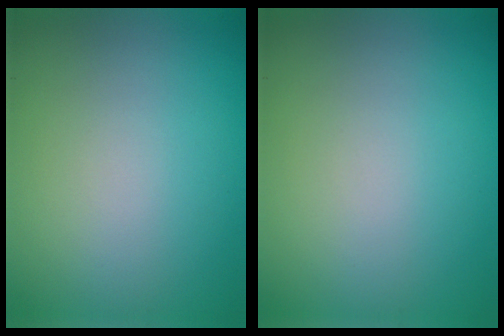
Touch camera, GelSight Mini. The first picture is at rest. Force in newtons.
{"total": 0.0}